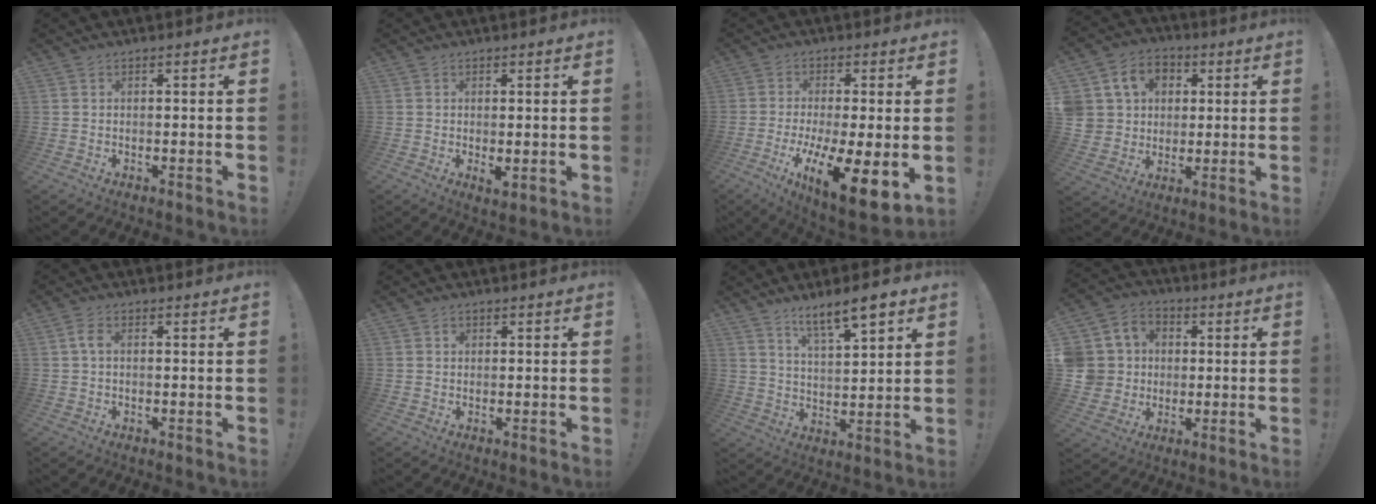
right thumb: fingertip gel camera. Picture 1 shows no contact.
{"total": 2.4, "force": [0.4, 1.0, 2.1], "torque": [-0.023, -0.006, 0.008]}
{"total": 14.1, "force": [-4.8, 3.5, 12.8], "torque": [-0.189, 0.013, -0.068]}
{"total": 11.3, "force": [2.9, 10.2, 3.8], "torque": [-0.063, -0.007, 0.065]}
{"total": 2.8, "force": [0.1, 1.3, 2.5], "torque": [-0.056, 0.006, 0.001]}
{"total": 0.8, "force": [0.2, 0.8, 0.1], "torque": [0.002, 0.000, 0.003]}
{"total": 10.4, "force": [7.5, 2.3, 6.8], "torque": [-0.107, -0.042, 0.126]}
{"total": 10.3, "force": [0.2, 9.9, 2.9], "torque": [-0.059, 0.008, 0.012]}